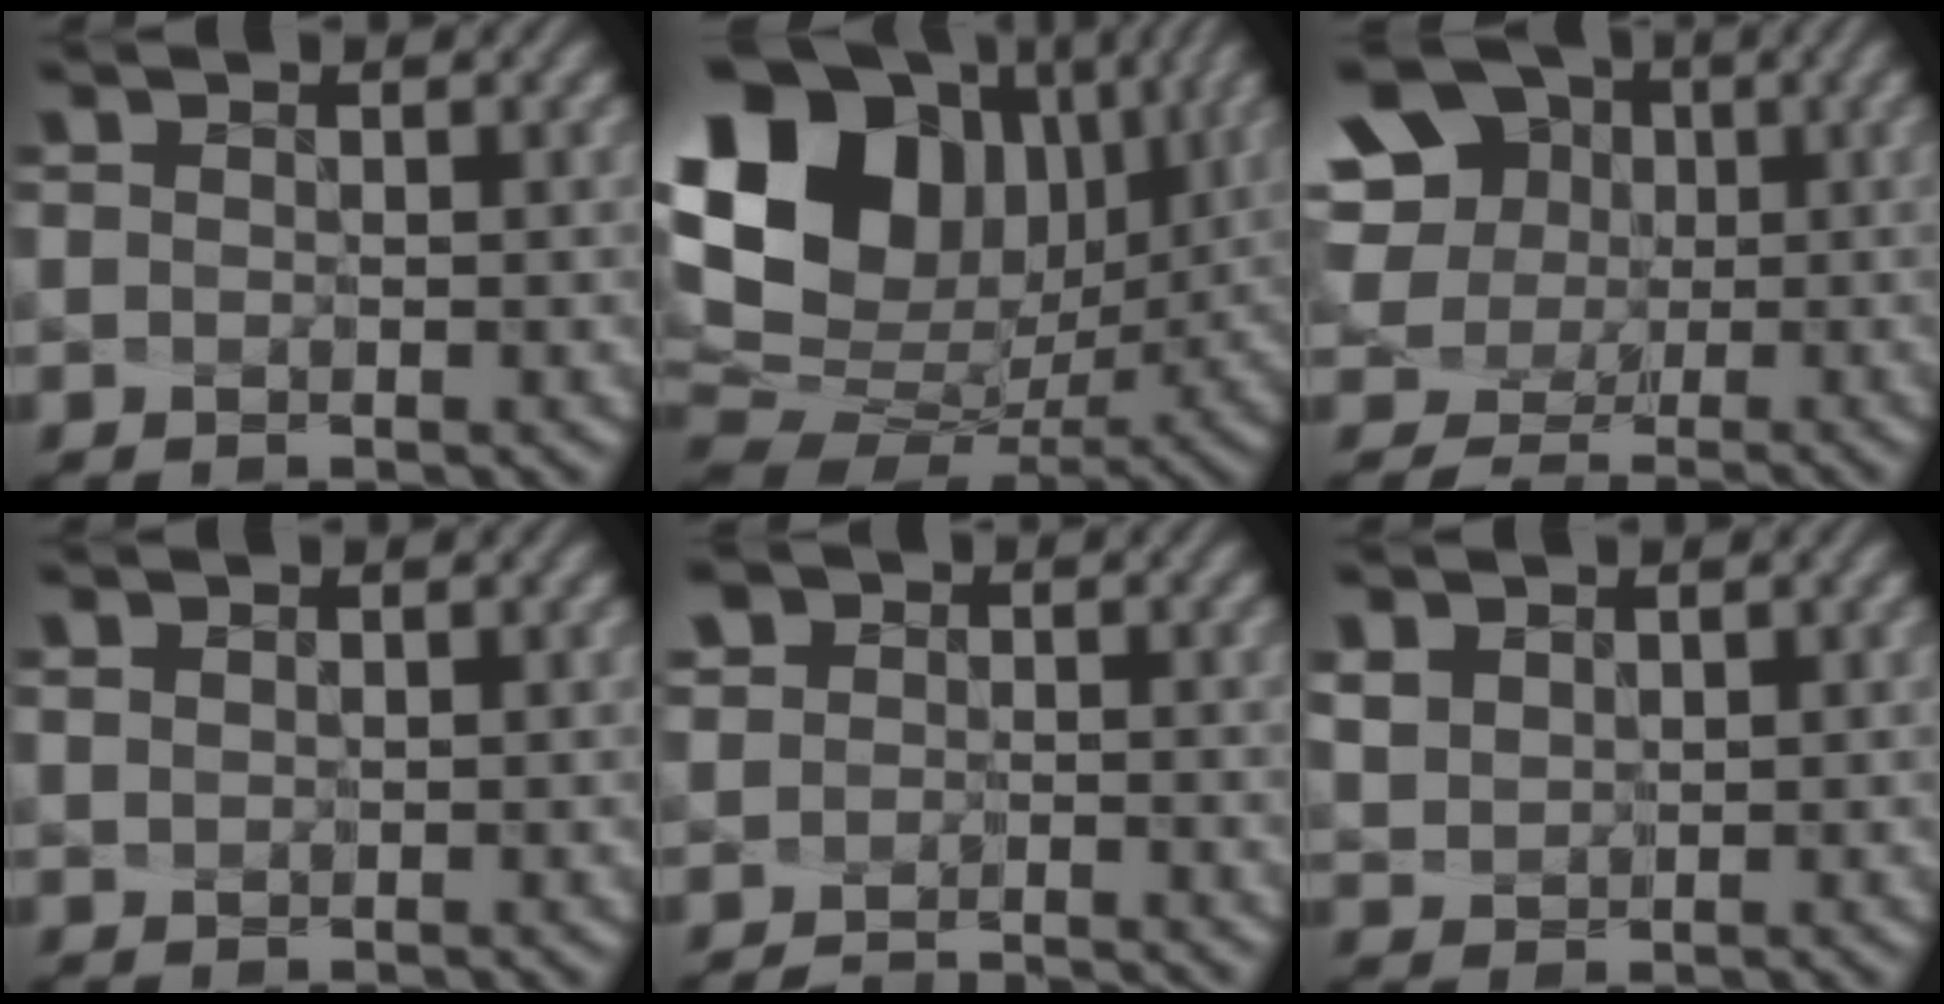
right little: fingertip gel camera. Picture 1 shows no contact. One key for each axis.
{"total": 17.4, "fx": 5.2, "fy": 12.7, "fz": 10.8, "tx": -0.237, "ty": 0.004, "tz": 0.131}
{"total": 9.5, "fx": 1.7, "fy": 8.3, "fz": 4.2, "tx": -0.135, "ty": 0.020, "tz": 0.033}
{"total": 1.3, "fx": 1.1, "fy": 0.7, "fz": 0.5, "tx": -0.028, "ty": -0.011, "tz": 0.029}
{"total": 5.2, "fx": -3.2, "fy": 3.2, "fz": 2.5, "tx": -0.030, "ty": -0.007, "tz": -0.045}
{"total": 2.0, "fx": 1.4, "fy": 1.2, "fz": 0.6, "tx": -0.060, "ty": -0.013, "tz": 0.057}